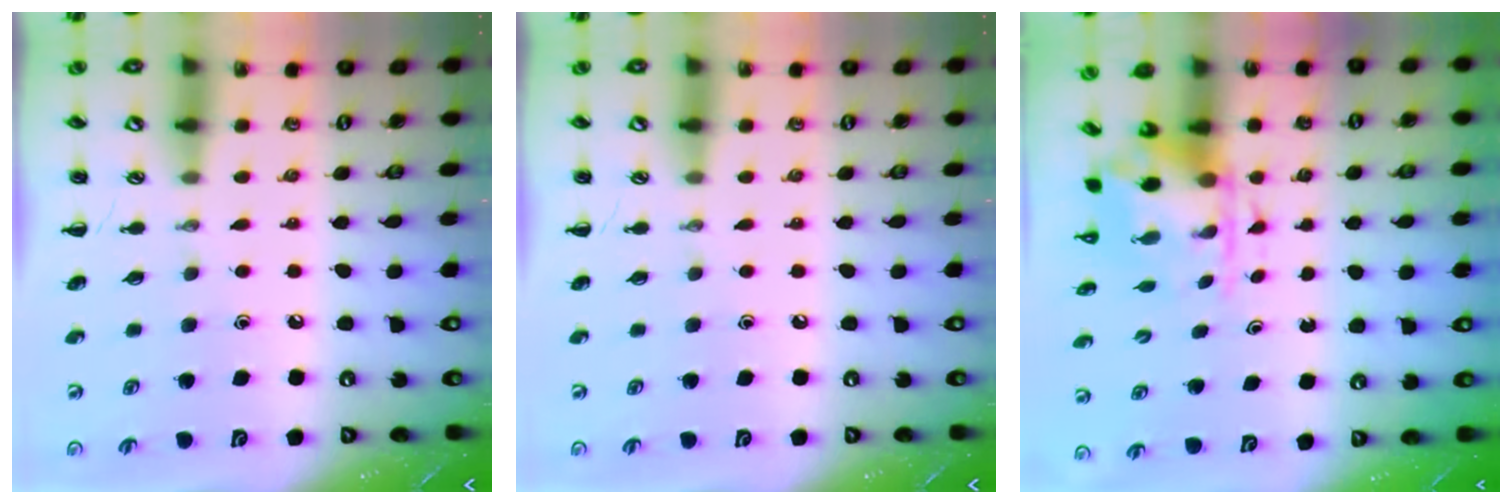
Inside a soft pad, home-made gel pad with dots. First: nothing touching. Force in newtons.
{"total": 0.0}
{"total": 3.8, "press": 3.7, "slide": 0.9}